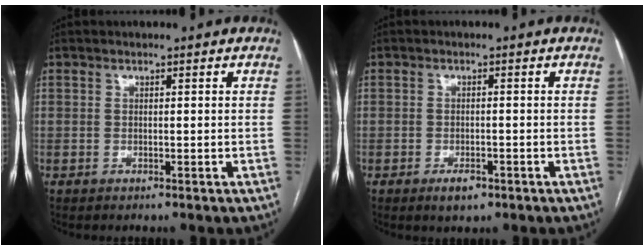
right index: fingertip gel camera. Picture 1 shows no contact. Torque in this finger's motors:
{"motor_torque": [-0.11, 0.03, -0.16, -0.05]}